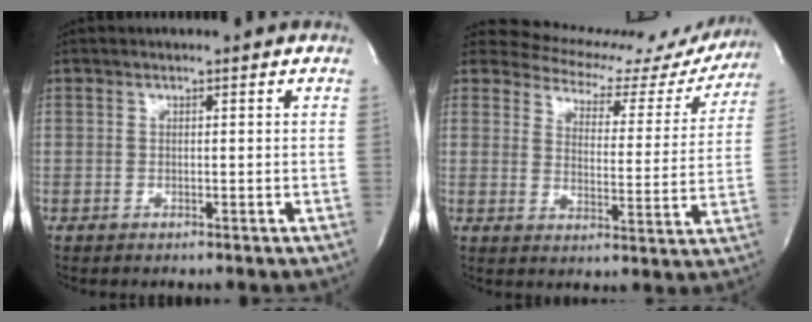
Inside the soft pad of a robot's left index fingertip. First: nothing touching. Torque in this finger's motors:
{"motor_torque": [1.10, -1.04, 0.06, -0.03]}